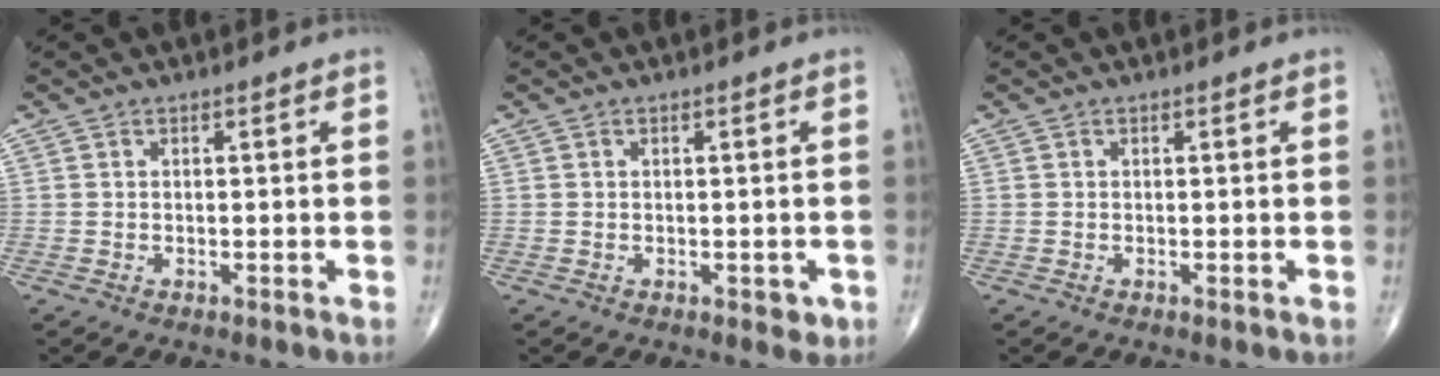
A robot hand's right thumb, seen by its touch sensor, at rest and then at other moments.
{"total": 2.0, "force": [-0.5, 1.4, 1.3], "torque": [-0.005, 0.000, -0.004]}
{"total": 0.0}